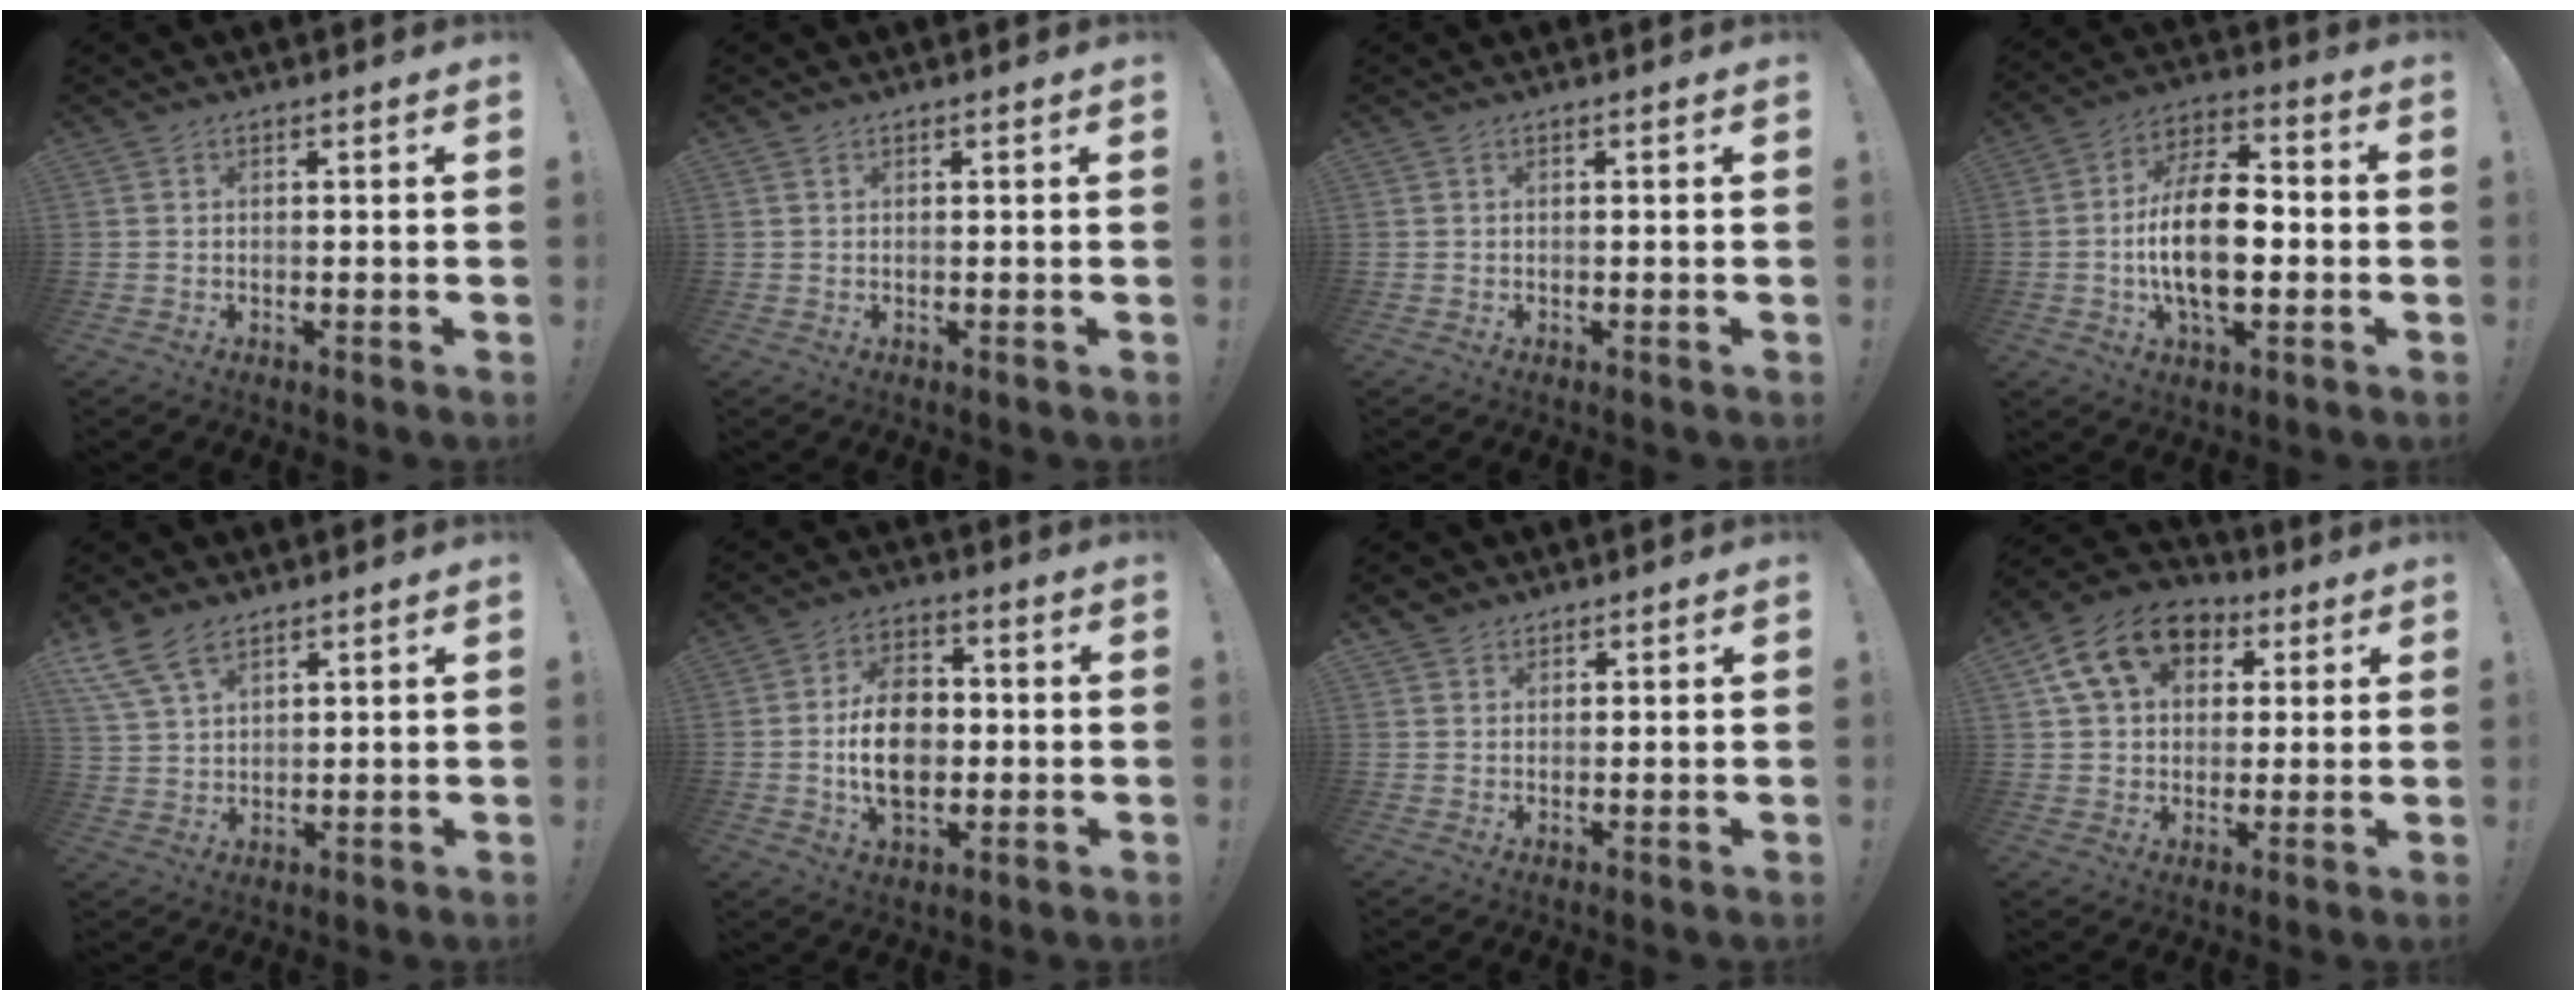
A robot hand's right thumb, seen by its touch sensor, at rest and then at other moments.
{"total": 0.6, "force": [0.4, 0.3, 0.2], "torque": [0.000, -0.002, 0.008]}
{"total": 0.0}
{"total": 17.1, "force": [-3.0, 8.7, 14.4], "torque": [-0.270, 0.001, -0.063]}
{"total": 10.1, "force": [6.9, 5.1, 5.2], "torque": [-0.100, -0.025, 0.138]}
{"total": 14.3, "force": [-0.6, 9.8, 10.4], "torque": [-0.175, 0.006, -0.012]}
{"total": 2.8, "force": [2.1, 1.8, 0.2], "torque": [0.007, -0.012, 0.038]}
{"total": 15.3, "force": [6.2, 11.3, 8.3], "torque": [-0.119, -0.014, 0.118]}